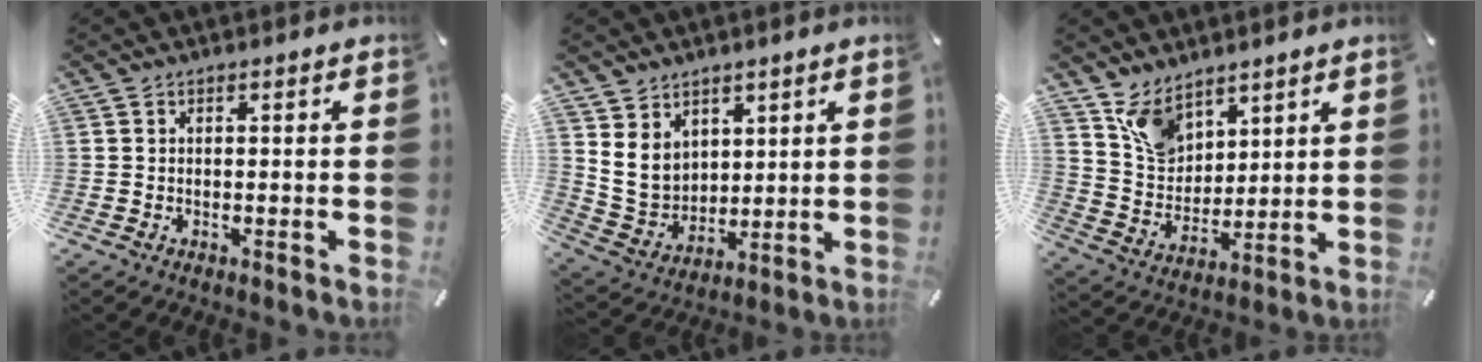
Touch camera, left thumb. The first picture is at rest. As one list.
[{"total": 9.3, "force": [4.4, 7.9, 2.2], "torque": [-0.069, -0.031, 0.089]}, {"total": 10.0, "force": [6.8, 6.4, 3.4], "torque": [-0.087, -0.029, 0.136]}]